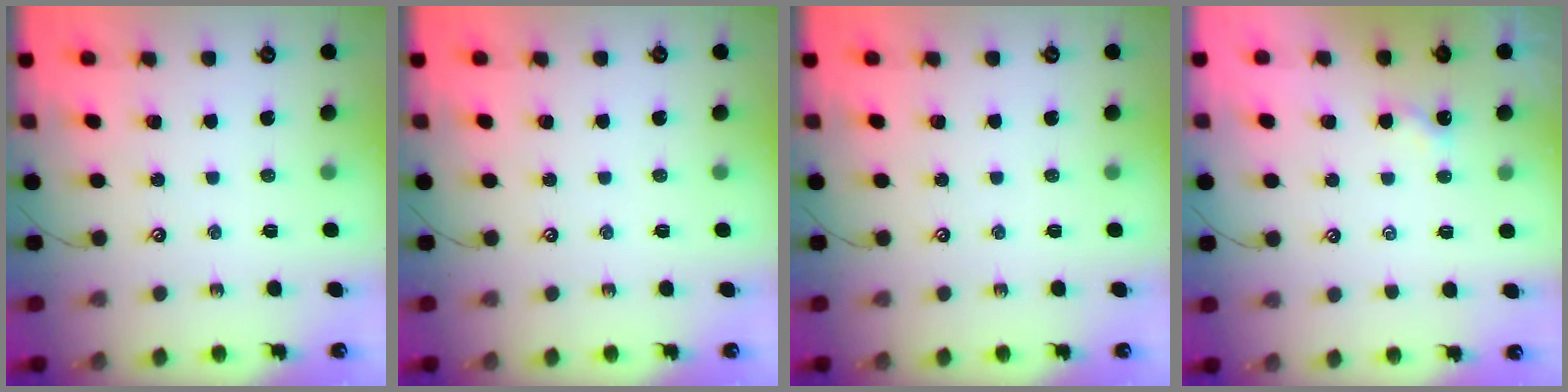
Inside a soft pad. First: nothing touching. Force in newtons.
{"total": 0.0}
{"total": 0.0}
{"total": 3.3, "press": 3.3, "slide": 0.0}